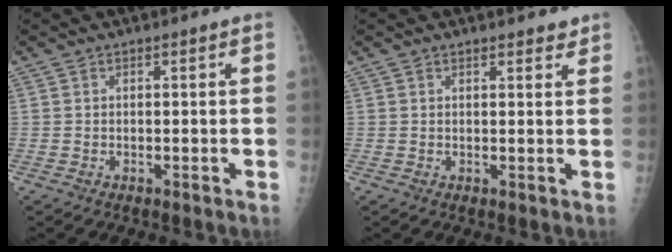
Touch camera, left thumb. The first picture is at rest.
{"total": 3.3, "force": [2.7, 1.1, 1.6], "torque": [-0.003, -0.010, 0.033]}